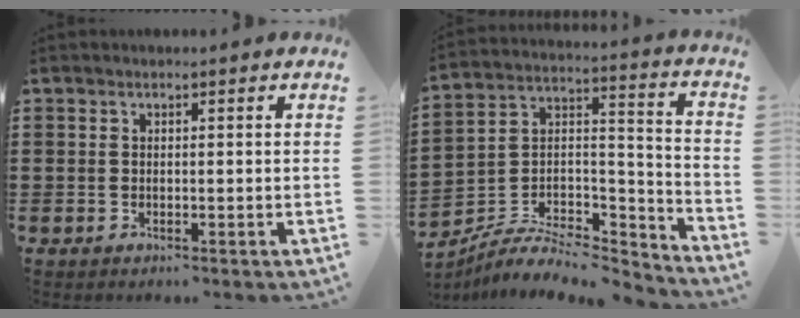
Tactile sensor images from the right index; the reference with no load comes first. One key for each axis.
{"total": 7.0, "fx": -5.6, "fy": 3.1, "fz": 2.8, "tx": -0.052, "ty": 0.006, "tz": -0.107}